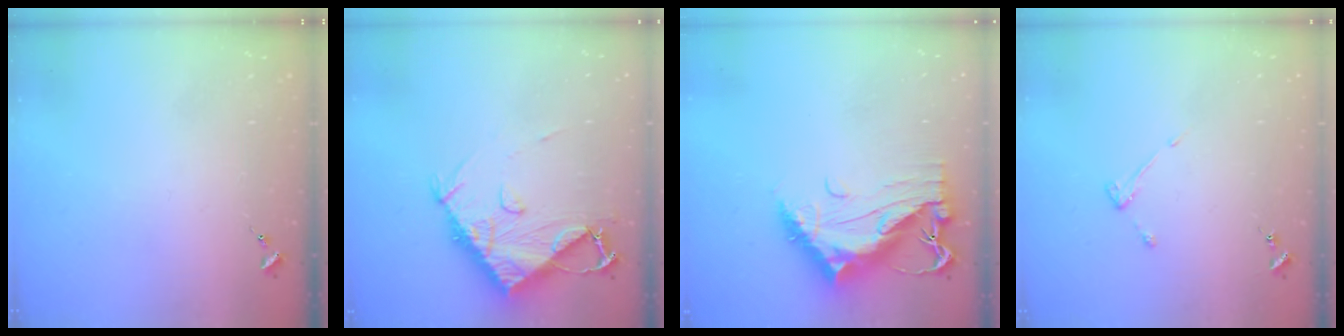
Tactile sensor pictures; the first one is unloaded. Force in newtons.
{"total": 10.6, "press": 10.5, "slide": 1.0}
{"total": 13.7, "press": 13.6, "slide": 1.3}
{"total": 3.0, "press": 3.0, "slide": 0.4}